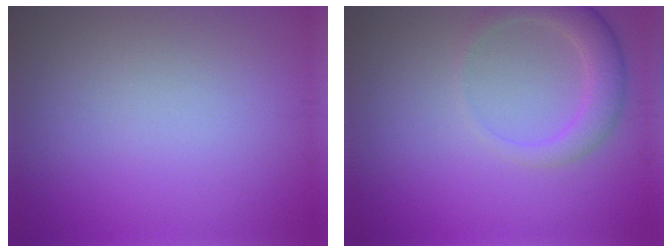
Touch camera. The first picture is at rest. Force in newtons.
{"total": 3.2, "press": 3.2, "slide": 0.2}